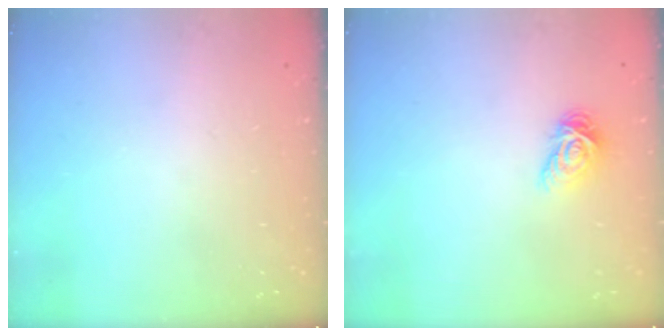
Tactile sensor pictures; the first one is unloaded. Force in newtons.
{"total": 5.1, "press": 5.1, "slide": 0.3}